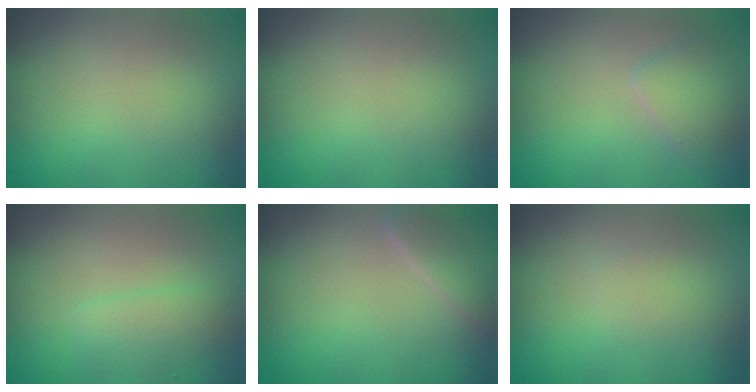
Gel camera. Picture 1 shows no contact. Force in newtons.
{"total": 0.0}
{"total": 2.0, "press": 2.0, "slide": 0.1}
{"total": 1.5, "press": 1.5, "slide": 0.0}
{"total": 2.7, "press": 2.6, "slide": 0.2}
{"total": 0.7, "press": 0.7, "slide": 0.0}